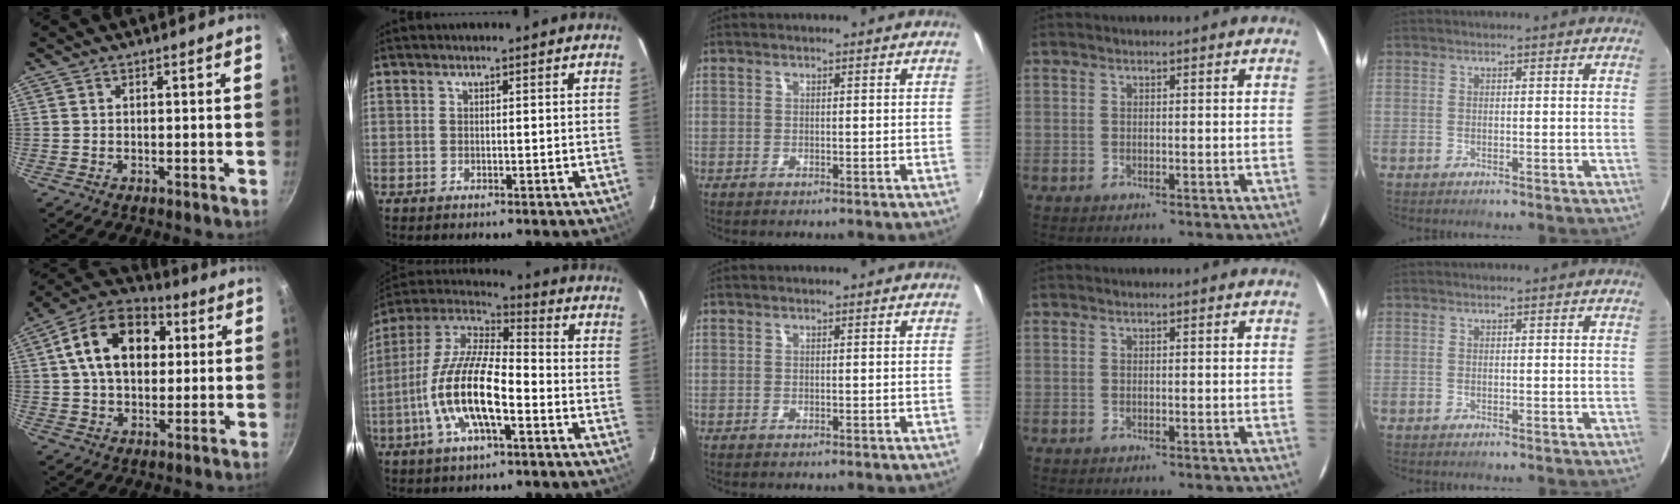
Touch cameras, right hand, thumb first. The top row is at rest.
{"thumb": {"total": 17.3, "force": [4.0, 11.8, 12.1], "torque": [-0.174, 0.021, 0.050]}, "index": {"total": 16.1, "force": [-5.4, 5.1, 14.3], "torque": [-0.291, -0.006, -0.110]}}